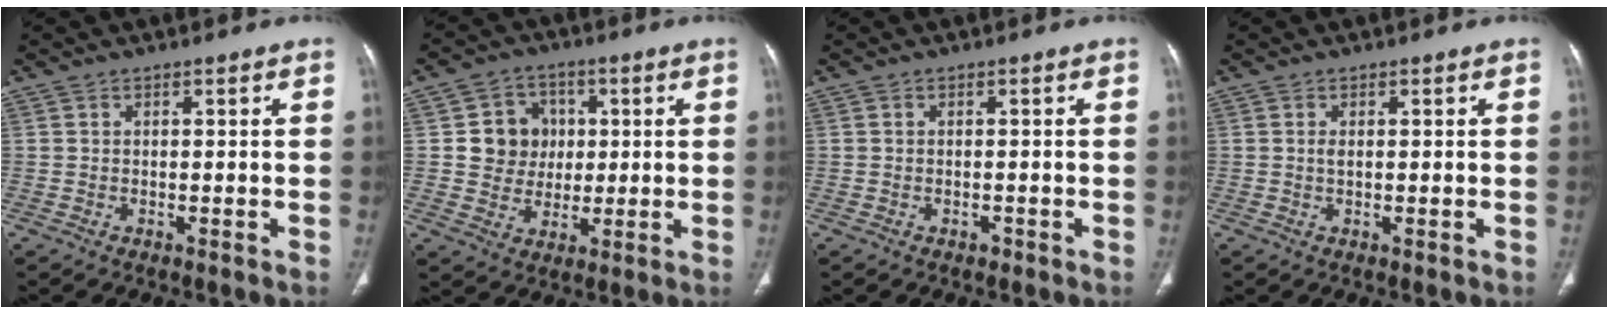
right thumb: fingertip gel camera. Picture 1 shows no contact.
{"total": 8.9, "force": [1.2, 8.2, 3.2], "torque": [-0.008, 0.004, 0.021]}
{"total": 0.8, "force": [-0.5, 0.6, 0.3], "torque": [-0.003, 0.001, -0.008]}
{"total": 1.0, "force": [0.1, 0.4, 0.9], "torque": [-0.022, -0.003, 0.003]}